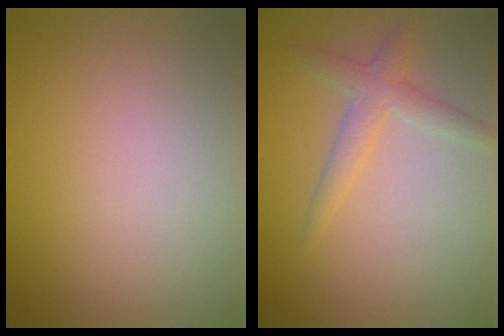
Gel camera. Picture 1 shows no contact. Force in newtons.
{"total": 2.2, "press": 2.2, "slide": 0.1}